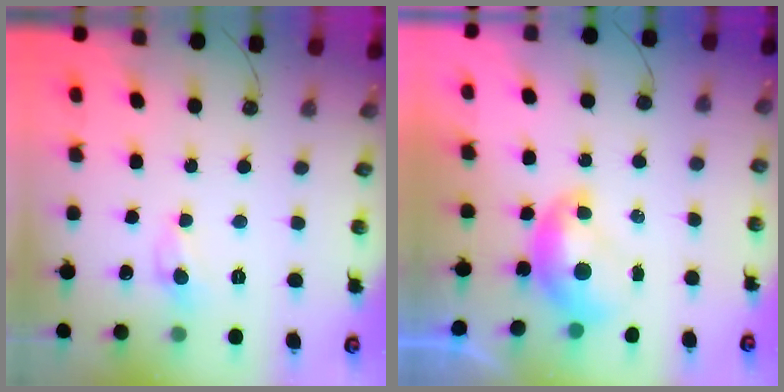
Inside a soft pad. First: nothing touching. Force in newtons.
{"total": 1.6, "press": 1.6, "slide": 0.2}